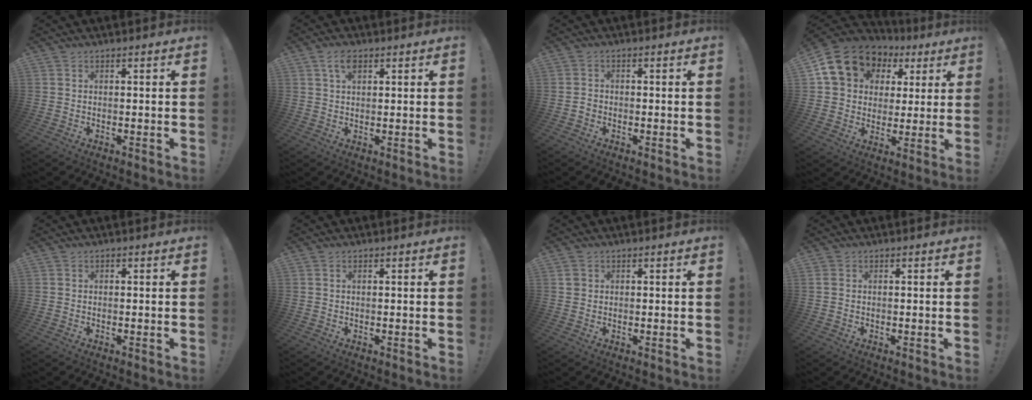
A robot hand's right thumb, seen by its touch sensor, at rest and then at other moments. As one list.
[{"total": 4.5, "force": [2.2, 2.2, 3.2], "torque": [-0.060, 0.000, 0.038]}, {"total": 1.5, "force": [-0.8, 1.1, 0.6], "torque": [-0.012, 0.009, -0.015]}, {"total": 15.8, "force": [6.8, 12.5, 7.1], "torque": [-0.112, -0.027, 0.141]}, {"total": 0.5, "force": [-0.4, 0.3, 0.3], "torque": [-0.009, 0.005, -0.006]}, {"total": 0.8, "force": [0.2, 0.4, 0.6], "torque": [-0.022, 0.006, 0.006]}, {"total": 1.8, "force": [0.9, 1.5, 0.4], "torque": [-0.004, 0.003, 0.016]}, {"total": 0.9, "force": [0.1, 0.7, 0.6], "torque": [-0.014, 0.005, 0.002]}]